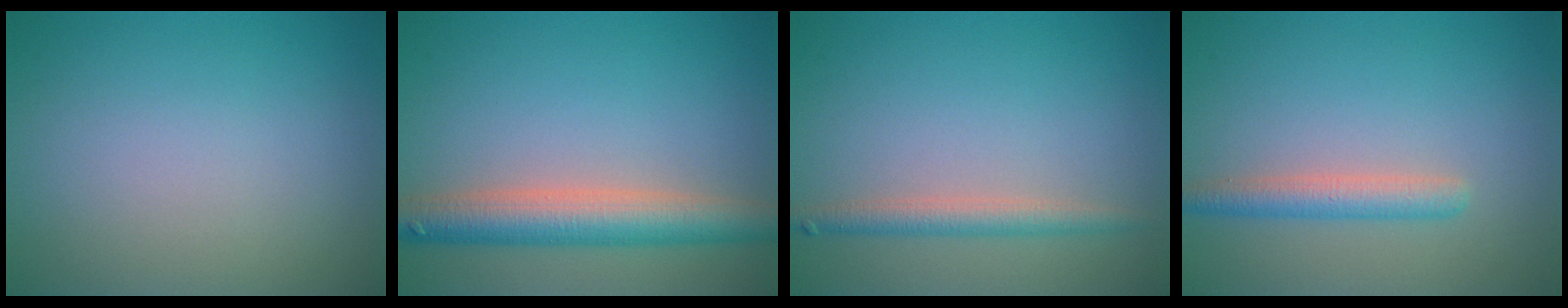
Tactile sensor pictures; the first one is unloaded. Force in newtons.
{"total": 5.9, "press": 5.9, "slide": 0.4}
{"total": 2.2, "press": 2.2, "slide": 0.1}
{"total": 2.6, "press": 2.6, "slide": 0.1}